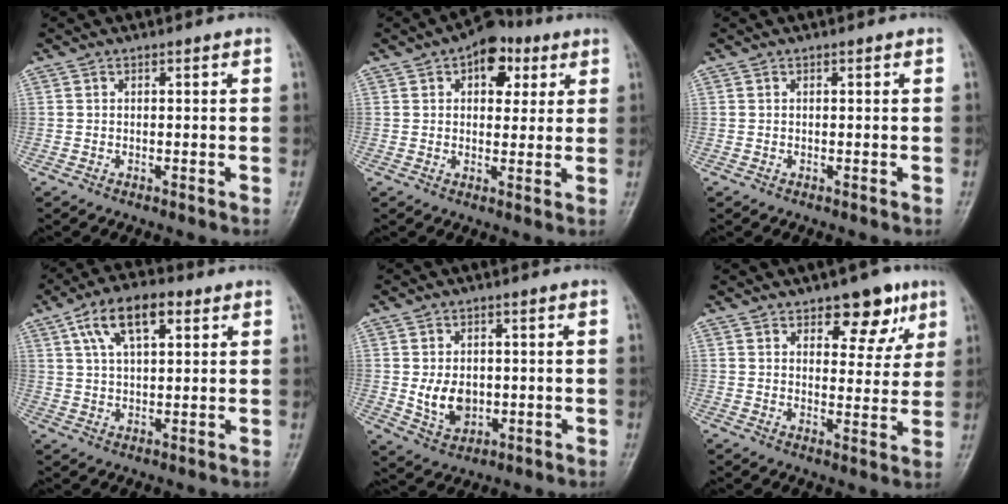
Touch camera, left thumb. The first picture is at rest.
{"total": 9.6, "force": [4.1, 5.9, 6.3], "torque": [-0.049, 0.001, 0.051]}
{"total": 0.0}
{"total": 10.2, "force": [4.4, 4.9, 7.8], "torque": [-0.133, 0.004, 0.076]}
{"total": 6.6, "force": [-0.3, 4.9, 4.4], "torque": [-0.053, -0.007, 0.008]}
{"total": 9.9, "force": [5.7, 5.2, 6.2], "torque": [-0.040, -0.026, 0.076]}